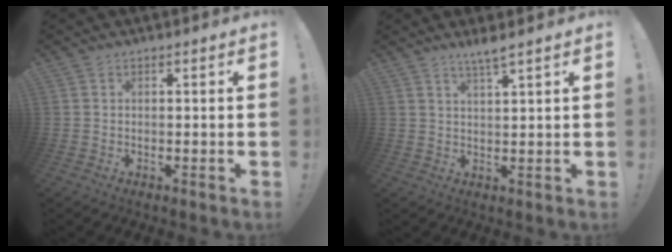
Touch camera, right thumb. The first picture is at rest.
{"total": 3.8, "force": [2.8, -0.3, 2.5], "torque": [-0.052, -0.011, 0.047]}